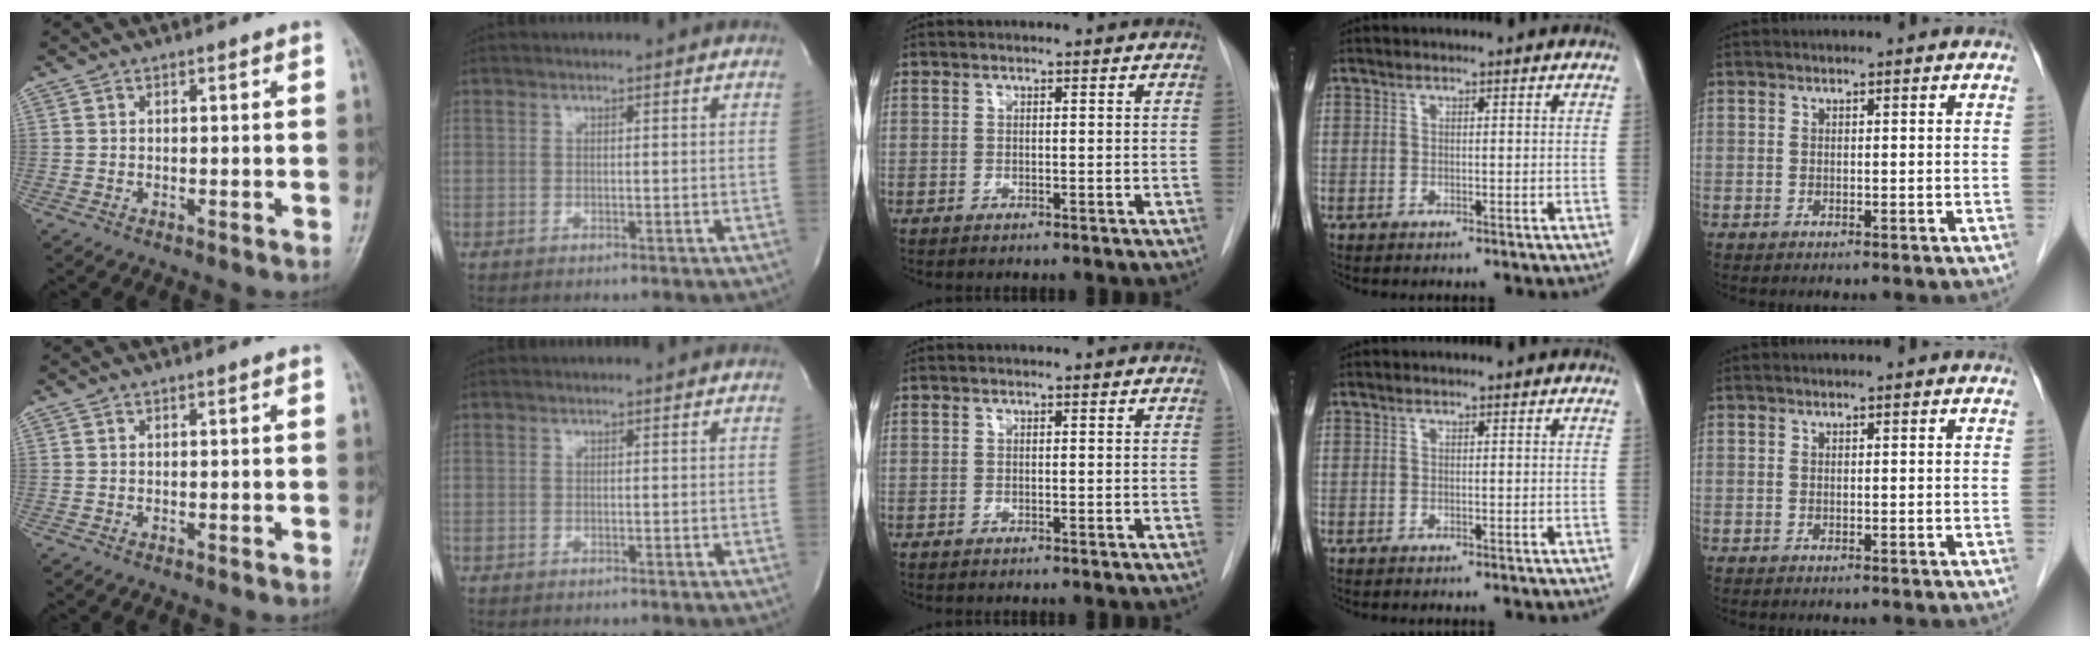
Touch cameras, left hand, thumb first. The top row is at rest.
{}